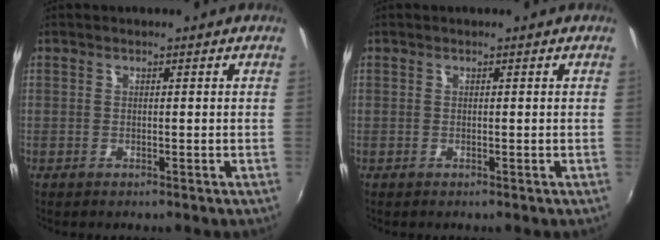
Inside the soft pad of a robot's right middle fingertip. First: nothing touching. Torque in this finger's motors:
{"motor_torque": [0.00, 0.00, 0.00, 0.00]}